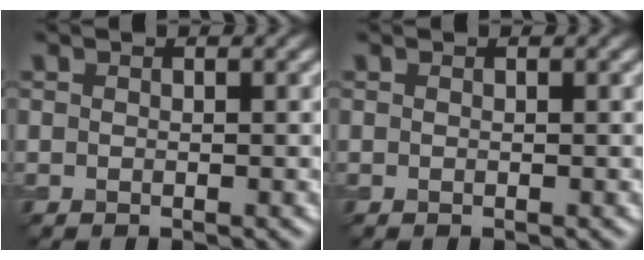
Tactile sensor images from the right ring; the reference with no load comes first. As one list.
[{"total": 0.0}]